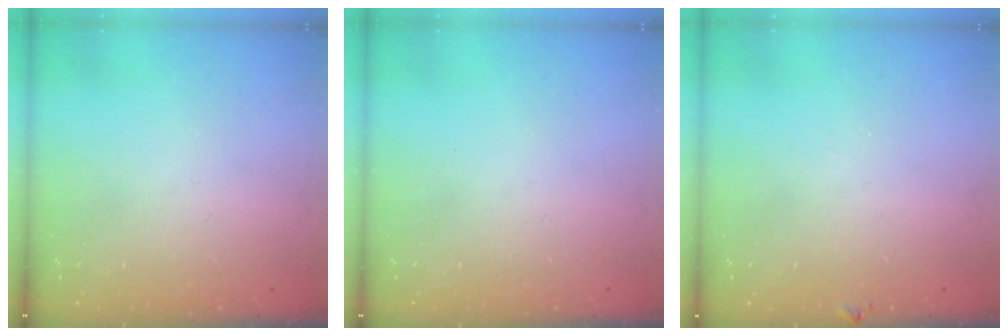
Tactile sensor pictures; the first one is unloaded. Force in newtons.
{"total": 0.0}
{"total": 4.1, "press": 4.0, "slide": 0.3}